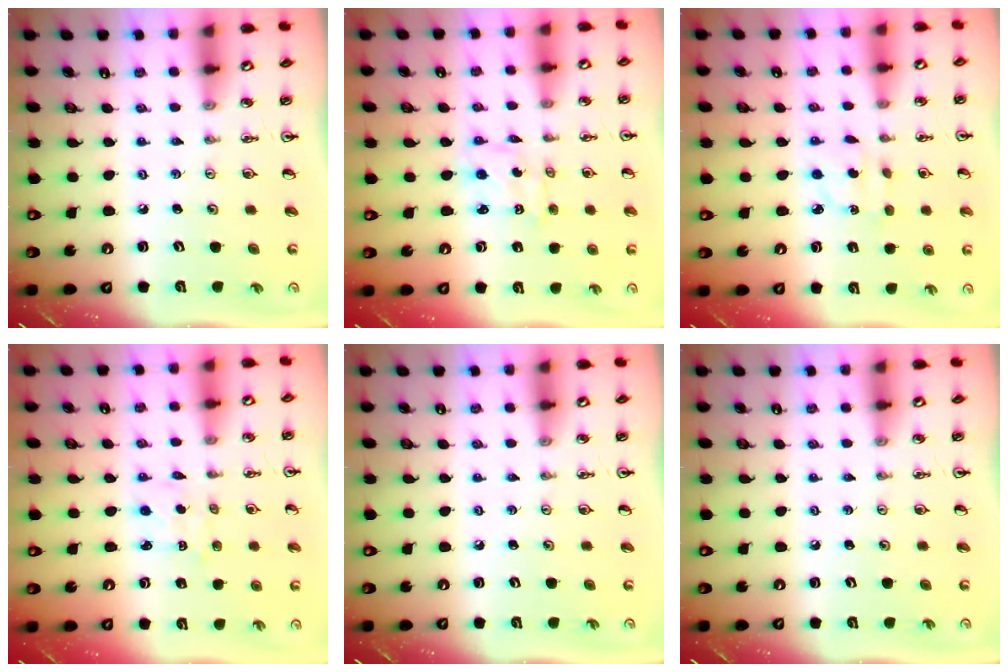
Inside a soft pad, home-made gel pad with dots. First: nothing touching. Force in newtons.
{"total": 1.4, "press": 1.4, "slide": 0.2}
{"total": 2.9, "press": 2.9, "slide": 0.6}
{"total": 2.4, "press": 2.4, "slide": 0.3}
{"total": 0.0}
{"total": 0.0}